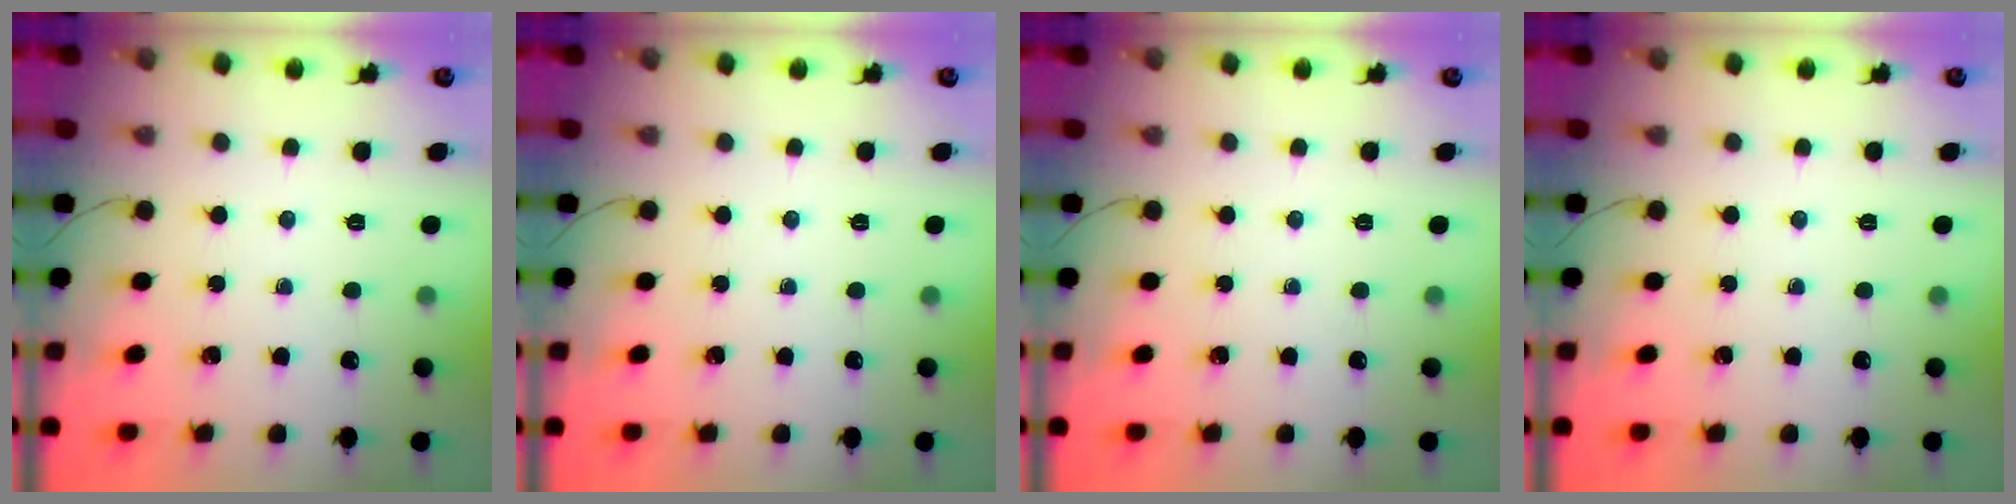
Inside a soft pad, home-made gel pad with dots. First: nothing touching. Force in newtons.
{"total": 0.0}
{"total": 0.0}
{"total": 0.0}